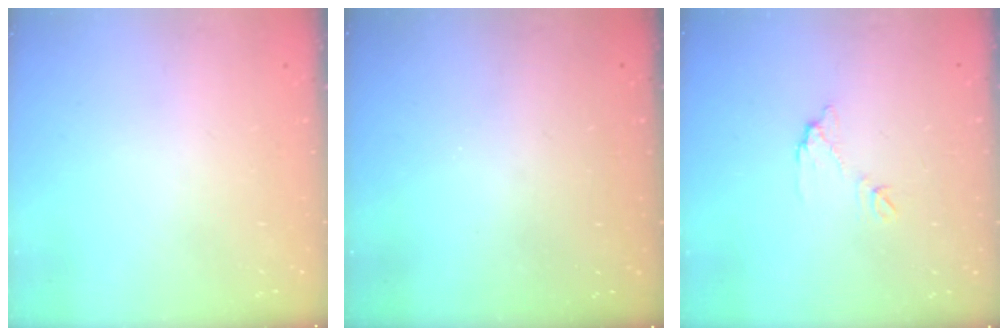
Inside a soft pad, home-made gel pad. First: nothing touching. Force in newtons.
{"total": 3.0, "press": 3.0, "slide": 0.2}
{"total": 6.7, "press": 6.7, "slide": 0.3}